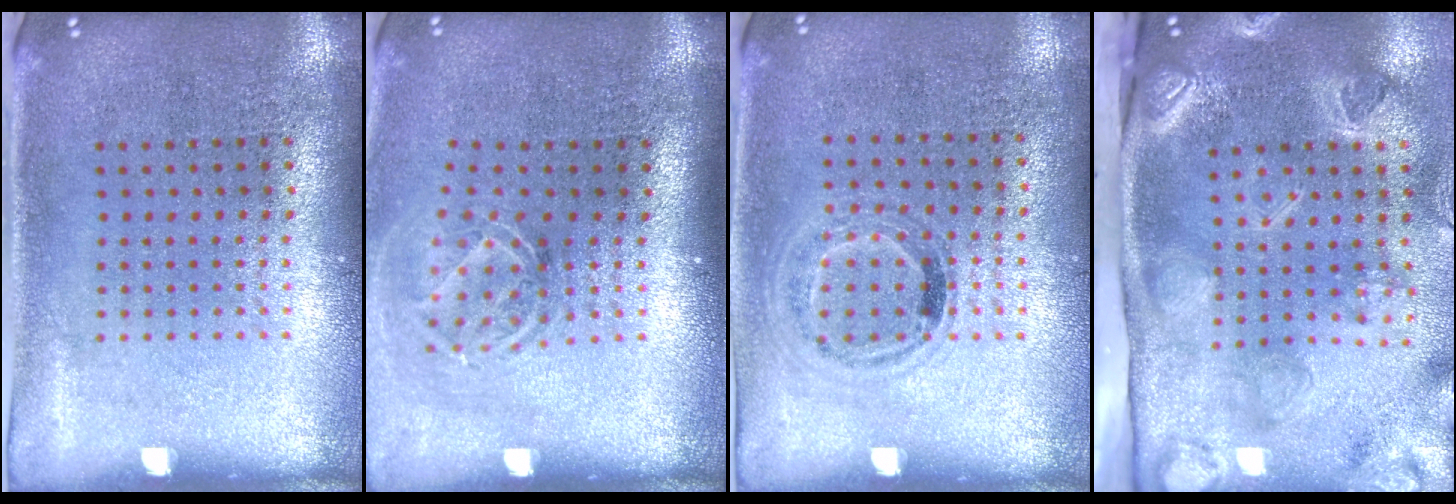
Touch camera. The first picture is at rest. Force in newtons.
{"total": 1.8, "press": 1.3, "slide": 1.2}
{"total": 1.1, "press": 0.9, "slide": 0.6}
{"total": 4.4, "press": 3.1, "slide": 3.0}